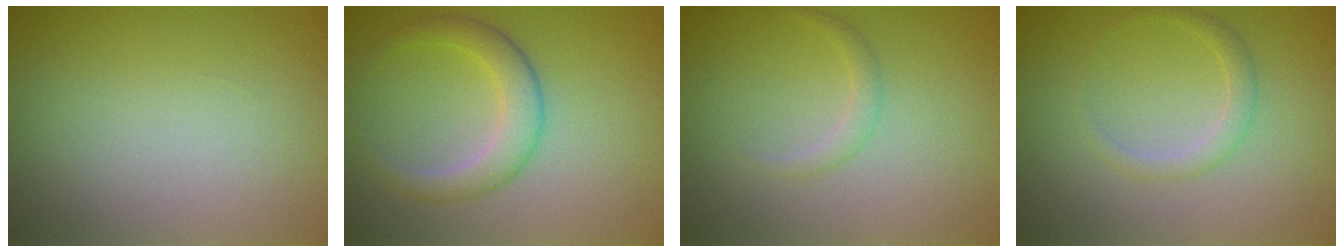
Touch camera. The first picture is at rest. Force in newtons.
{"total": 3.5, "press": 3.5, "slide": 0.1}
{"total": 1.0, "press": 1.0, "slide": 0.1}
{"total": 1.4, "press": 1.4, "slide": 0.0}